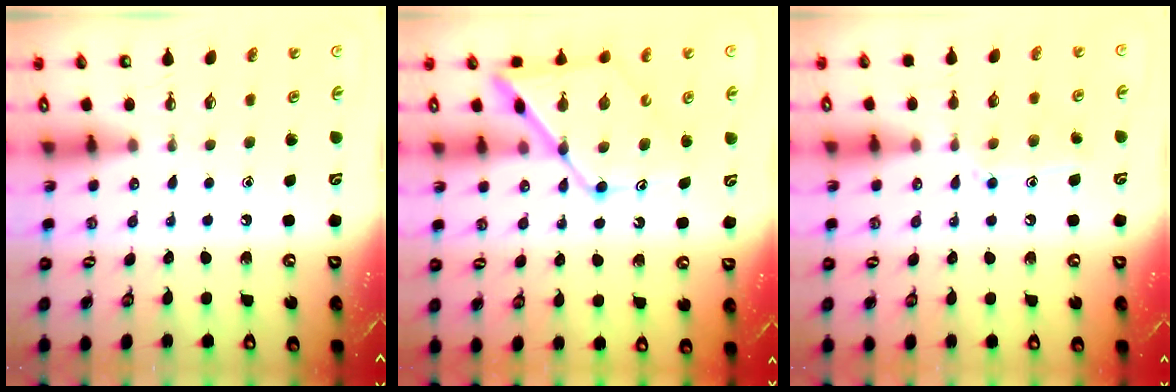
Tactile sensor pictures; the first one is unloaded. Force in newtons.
{"total": 14.9, "press": 14.8, "slide": 1.2}
{"total": 10.3, "press": 10.3, "slide": 0.7}